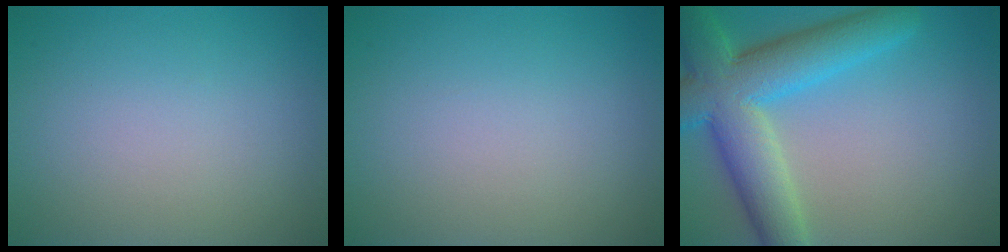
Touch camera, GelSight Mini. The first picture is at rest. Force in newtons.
{"total": 0.0}
{"total": 9.2, "press": 9.2, "slide": 0.4}